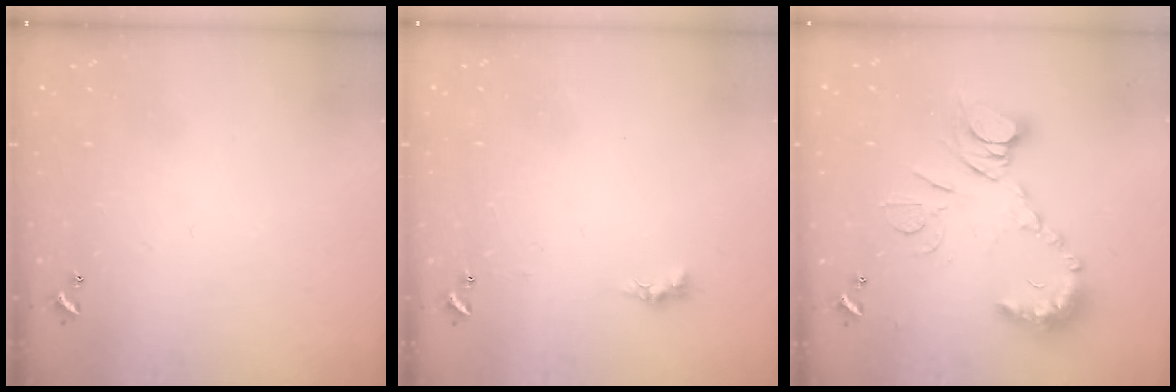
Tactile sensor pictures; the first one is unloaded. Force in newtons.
{"total": 0.0}
{"total": 14.0, "press": 13.9, "slide": 1.3}